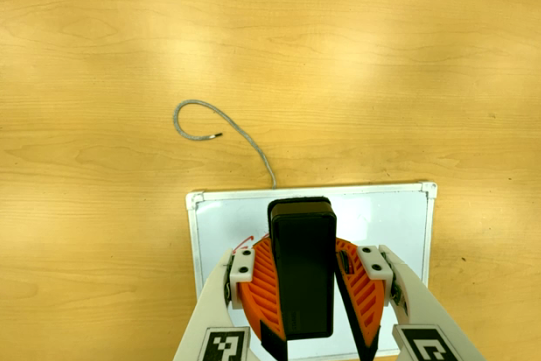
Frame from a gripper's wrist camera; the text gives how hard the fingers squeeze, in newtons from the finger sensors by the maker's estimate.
{"total": 10.5, "left": 10.3, "right": 10.8}